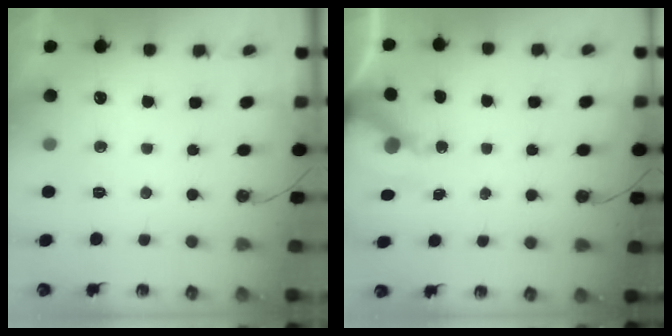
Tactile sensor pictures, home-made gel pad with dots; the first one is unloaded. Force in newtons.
{"total": 6.8, "press": 6.7, "slide": 0.6}